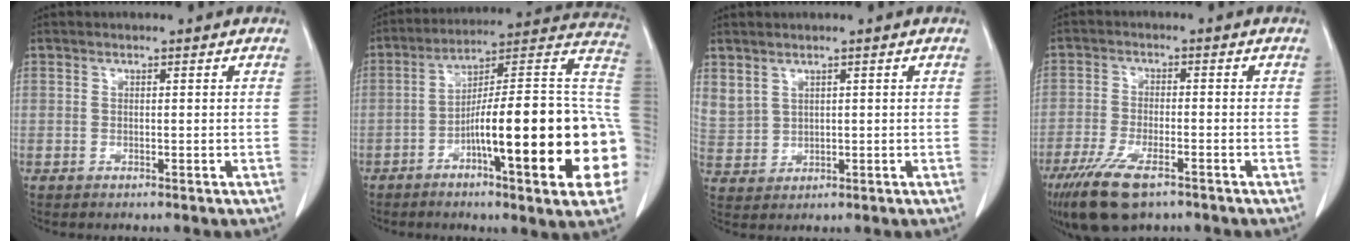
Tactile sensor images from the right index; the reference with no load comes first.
{"total": 26.0, "force": [-6.1, 2.3, 25.2], "torque": [-0.273, 0.013, -0.094]}
{"total": 5.2, "force": [3.1, 3.8, 1.8], "torque": [-0.050, 0.008, 0.080]}
{"total": 10.2, "force": [-6.8, 3.0, 7.0], "torque": [-0.132, -0.022, -0.116]}